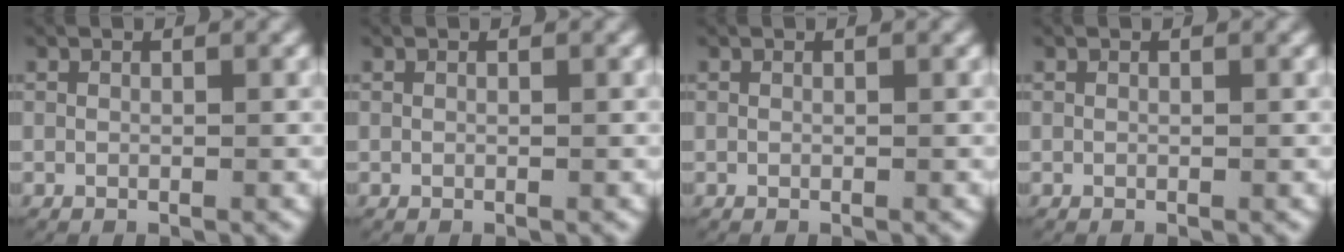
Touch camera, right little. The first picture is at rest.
{"total": 0.0}
{"total": 0.0}
{"total": 0.0}